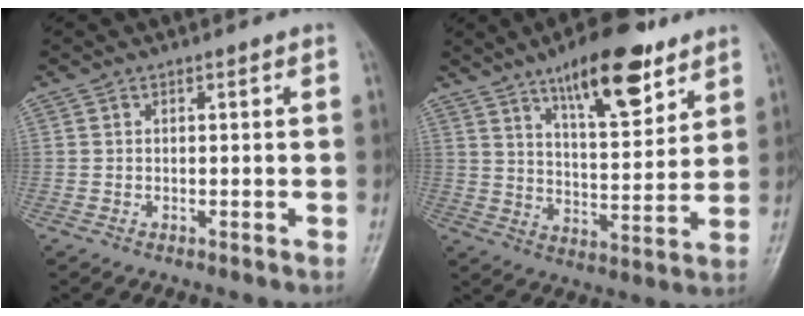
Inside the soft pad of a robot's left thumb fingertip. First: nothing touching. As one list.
[{"total": 15.2, "force": [9.5, 5.2, 10.6], "torque": [-0.135, -0.051, 0.153]}]